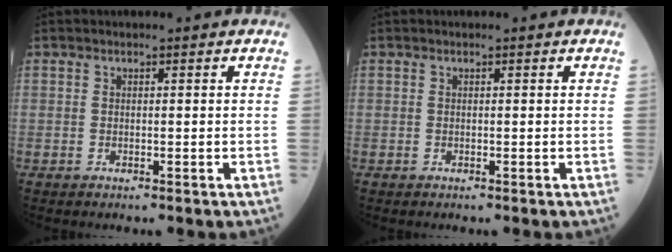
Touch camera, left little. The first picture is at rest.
{"total": 0.0}